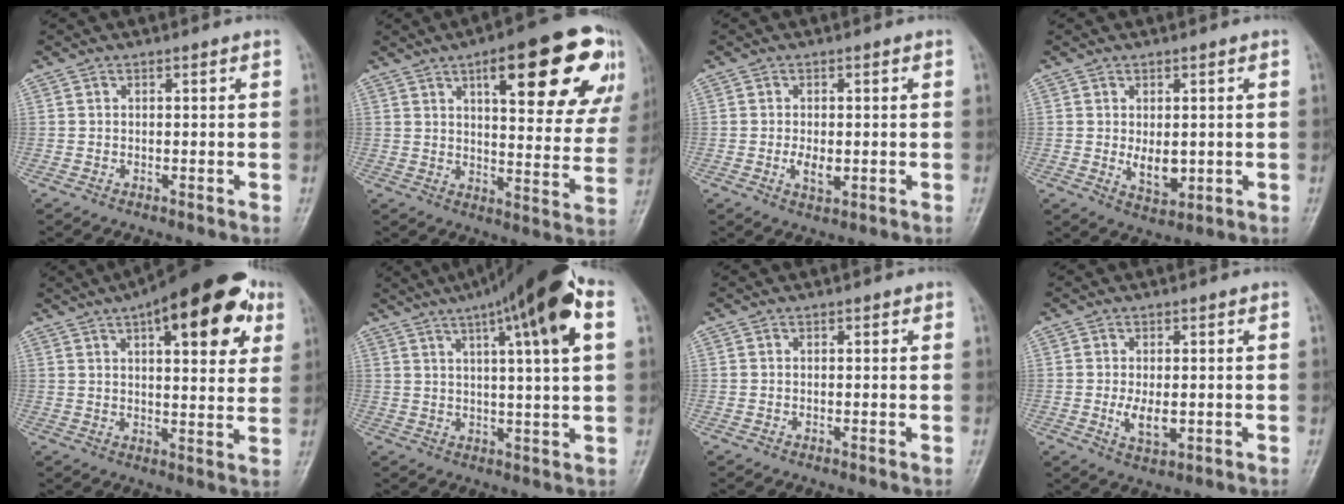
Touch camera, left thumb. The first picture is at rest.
{"total": 23.9, "force": [11.5, 7.8, 19.5], "torque": [-0.220, -0.020, 0.154]}
{"total": 3.5, "force": [-0.5, 2.0, 2.8], "torque": [-0.048, -0.005, -0.009]}
{"total": 5.2, "force": [0.0, 3.3, 4.0], "torque": [-0.049, -0.012, 0.008]}
{"total": 21.8, "force": [10.1, 8.3, 17.5], "torque": [-0.219, -0.004, 0.135]}
{"total": 18.1, "force": [8.0, 2.9, 16.0], "torque": [-0.240, 0.011, 0.115]}
{"total": 0.7, "force": [0.3, 0.5, 0.4], "torque": [0.003, 0.000, 0.000]}
{"total": 4.5, "force": [-0.5, 2.5, 3.7], "torque": [-0.064, -0.010, -0.006]}